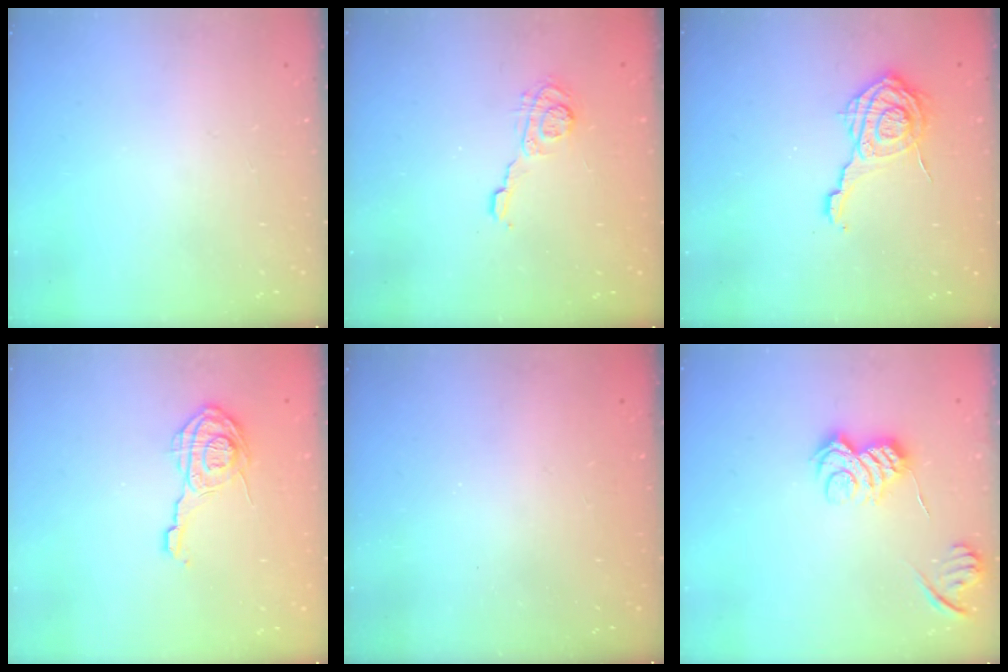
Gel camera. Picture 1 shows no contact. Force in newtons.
{"total": 6.1, "press": 6.1, "slide": 0.7}
{"total": 12.2, "press": 12.2, "slide": 0.6}
{"total": 12.7, "press": 12.7, "slide": 1.0}
{"total": 2.3, "press": 2.2, "slide": 0.7}
{"total": 9.7, "press": 9.7, "slide": 0.4}